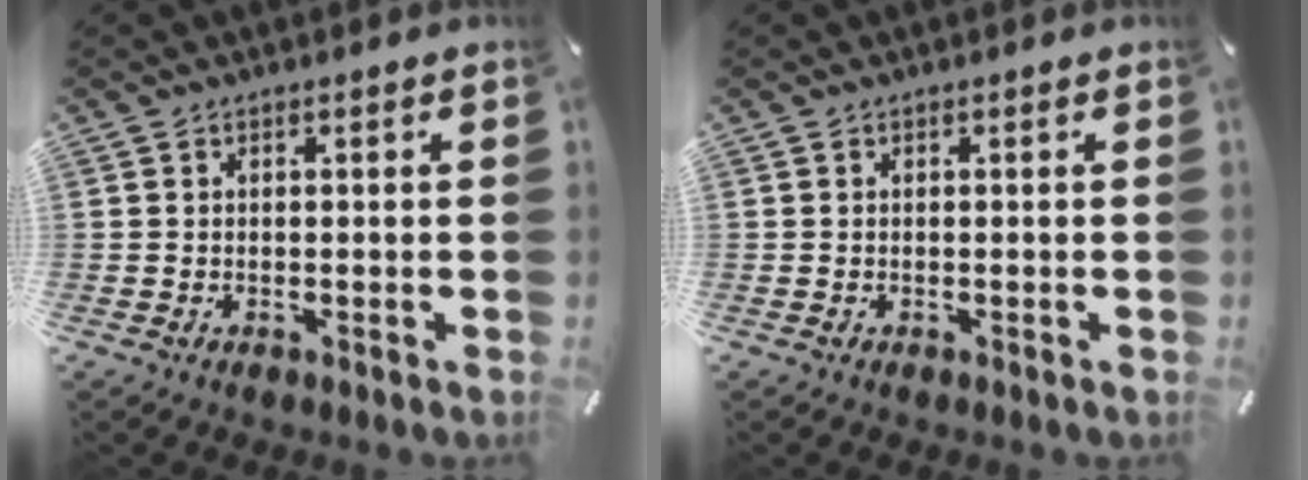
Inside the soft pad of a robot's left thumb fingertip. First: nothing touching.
{"total": 0.0}